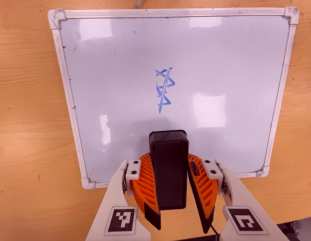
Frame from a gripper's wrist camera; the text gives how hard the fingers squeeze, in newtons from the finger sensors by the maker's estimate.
{"total": 9.7, "left": 9.5, "right": 9.9}